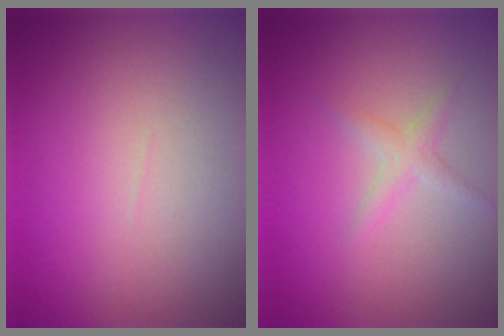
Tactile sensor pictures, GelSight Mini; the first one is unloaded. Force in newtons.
{"total": 1.3, "press": 1.3, "slide": 0.1}